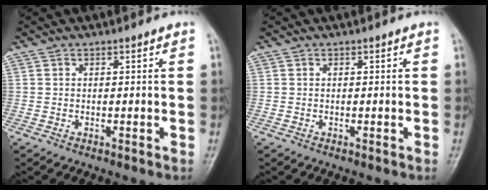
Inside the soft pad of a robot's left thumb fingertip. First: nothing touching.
{"total": 0.0}